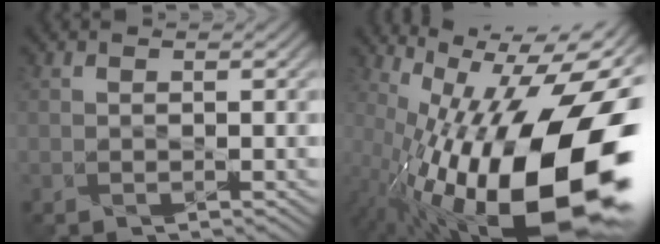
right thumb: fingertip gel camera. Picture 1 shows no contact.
{"total": 19.2, "force": [-2.7, 8.6, 16.9], "torque": [-0.261, -0.006, -0.048]}